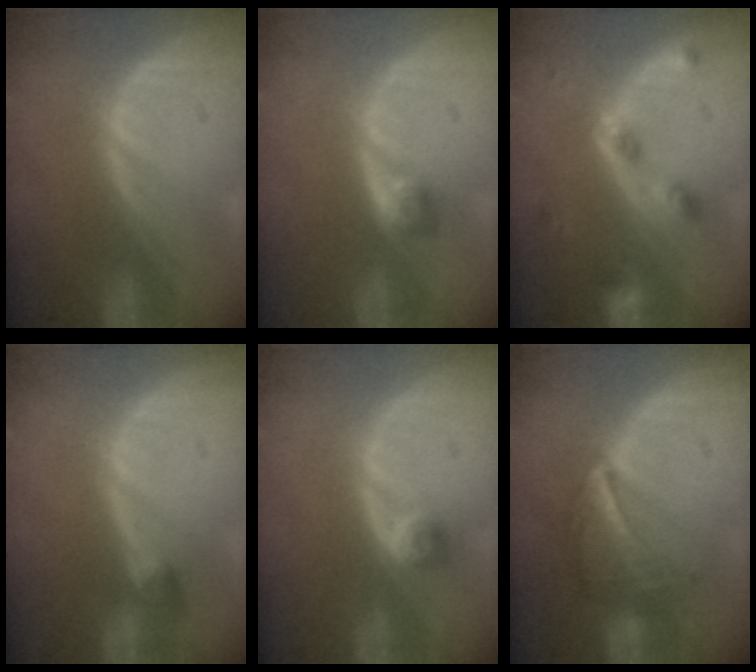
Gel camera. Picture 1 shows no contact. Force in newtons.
{"total": 2.5, "press": 2.3, "slide": 1.0}
{"total": 4.2, "press": 4.1, "slide": 0.8}
{"total": 3.0, "press": 2.6, "slide": 1.4}
{"total": 2.6, "press": 2.2, "slide": 1.4}
{"total": 6.4, "press": 5.9, "slide": 2.3}